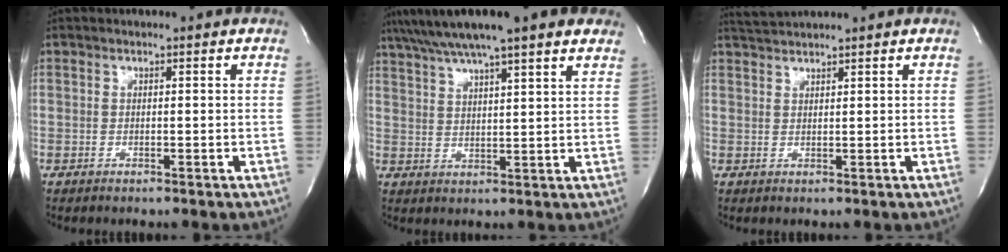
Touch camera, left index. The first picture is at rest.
{"total": 16.2, "force": [12.8, 1.7, 9.8], "torque": [-0.168, 0.045, 0.184]}
{"total": 3.1, "force": [2.9, -0.7, 0.4], "torque": [-0.010, 0.015, 0.061]}